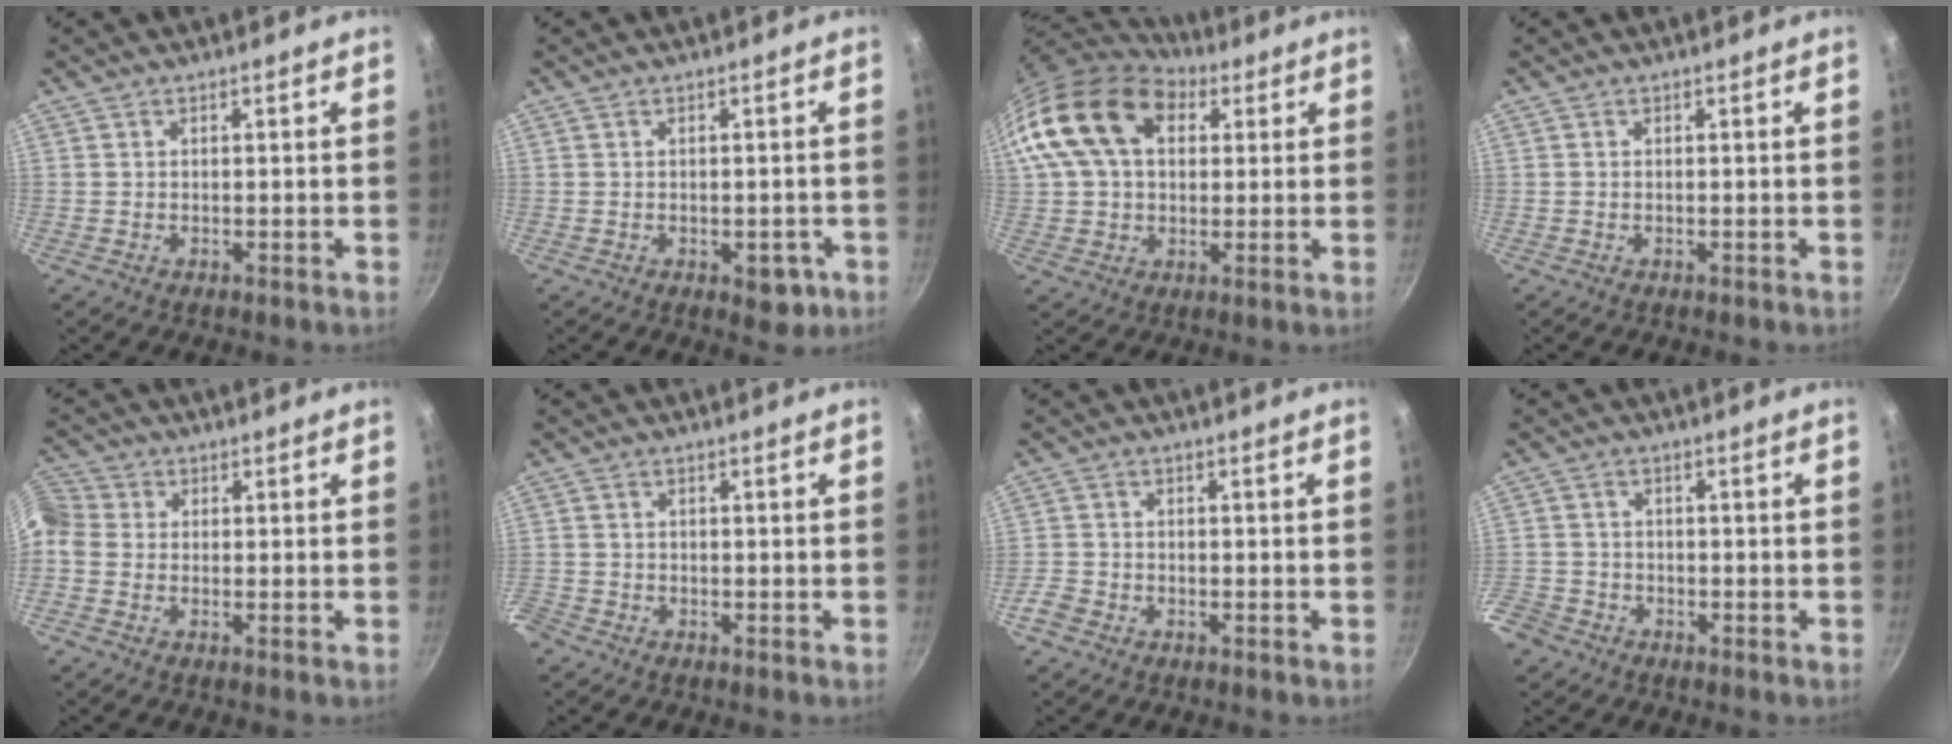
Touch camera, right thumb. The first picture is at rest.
{"total": 4.5, "force": [-1.6, 2.6, 3.3], "torque": [-0.018, 0.011, -0.013]}
{"total": 18.4, "force": [6.2, 12.2, 12.2], "torque": [-0.208, 0.015, 0.100]}
{"total": 0.0}
{"total": 6.6, "force": [-1.3, 5.5, 3.3], "torque": [-0.078, 0.025, -0.044]}
{"total": 3.1, "force": [-2.1, 2.1, 0.8], "torque": [-0.028, 0.010, -0.045]}
{"total": 3.2, "force": [-2.1, 2.2, 1.2], "torque": [-0.027, 0.018, -0.042]}
{"total": 7.7, "force": [-4.2, 5.9, 2.5], "torque": [-0.063, 0.037, -0.081]}